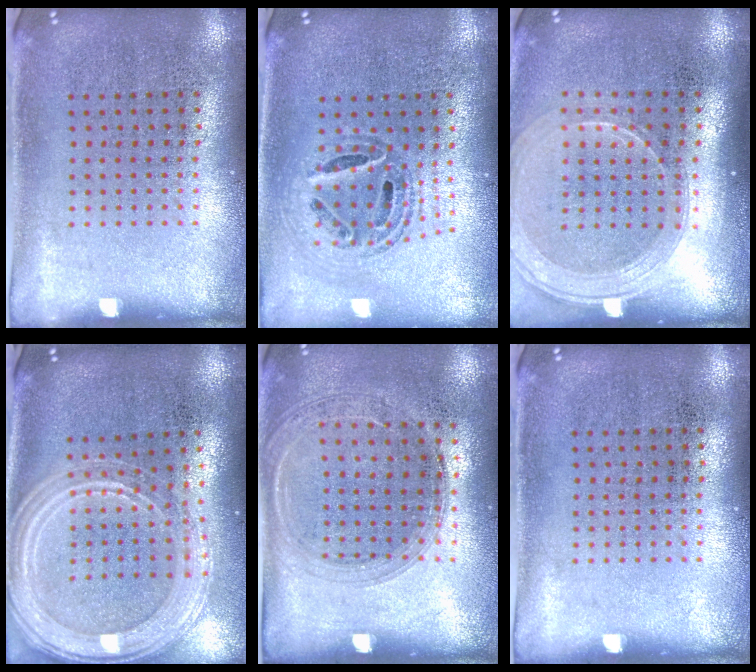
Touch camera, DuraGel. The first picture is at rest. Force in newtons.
{"total": 0.9, "press": 0.8, "slide": 0.2}
{"total": 1.8, "press": 1.6, "slide": 0.8}
{"total": 2.3, "press": 2.0, "slide": 1.1}
{"total": 1.5, "press": 1.4, "slide": 0.3}
{"total": 0.0}